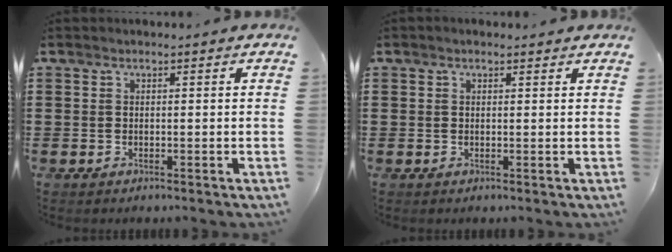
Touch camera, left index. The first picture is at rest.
{"total": 0.7, "force": [0.4, 0.2, 0.5], "torque": [-0.009, 0.003, 0.008]}